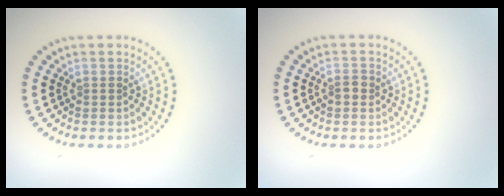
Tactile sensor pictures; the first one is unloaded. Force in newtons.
{"total": 1.0, "press": 1.0, "slide": 0.1}